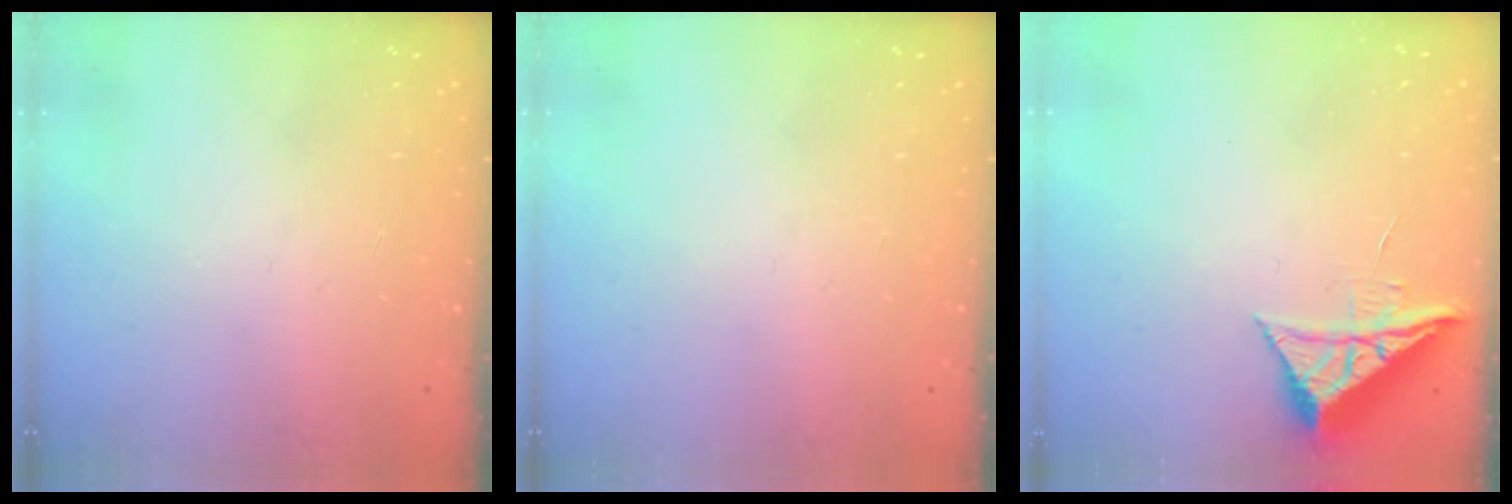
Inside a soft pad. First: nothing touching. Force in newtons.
{"total": 0.0}
{"total": 7.1, "press": 7.1, "slide": 0.2}